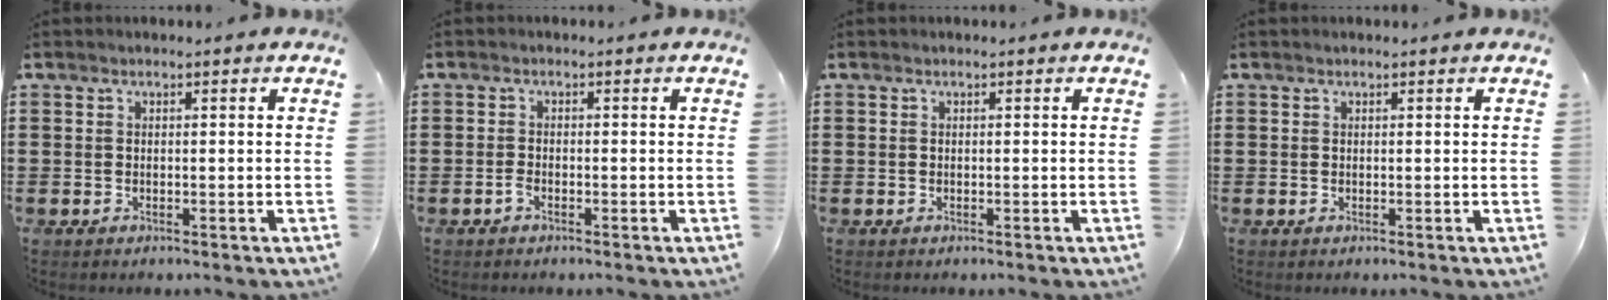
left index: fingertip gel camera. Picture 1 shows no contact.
{"total": 1.2, "force": [-0.9, 0.3, 0.7], "torque": [-0.017, -0.004, -0.017]}
{"total": 0.0}
{"total": 0.0}